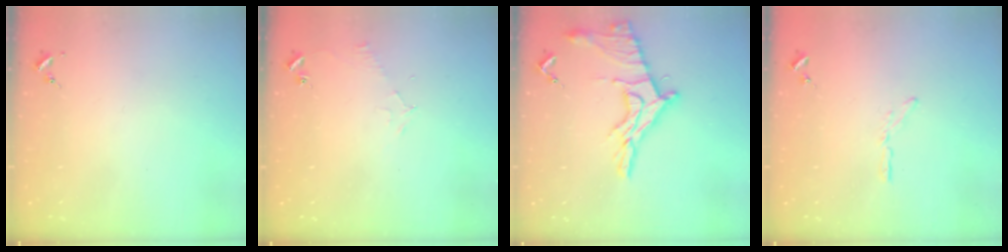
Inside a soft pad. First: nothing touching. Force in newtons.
{"total": 4.8, "press": 4.8, "slide": 0.6}
{"total": 17.8, "press": 17.8, "slide": 1.2}
{"total": 3.2, "press": 3.2, "slide": 0.3}